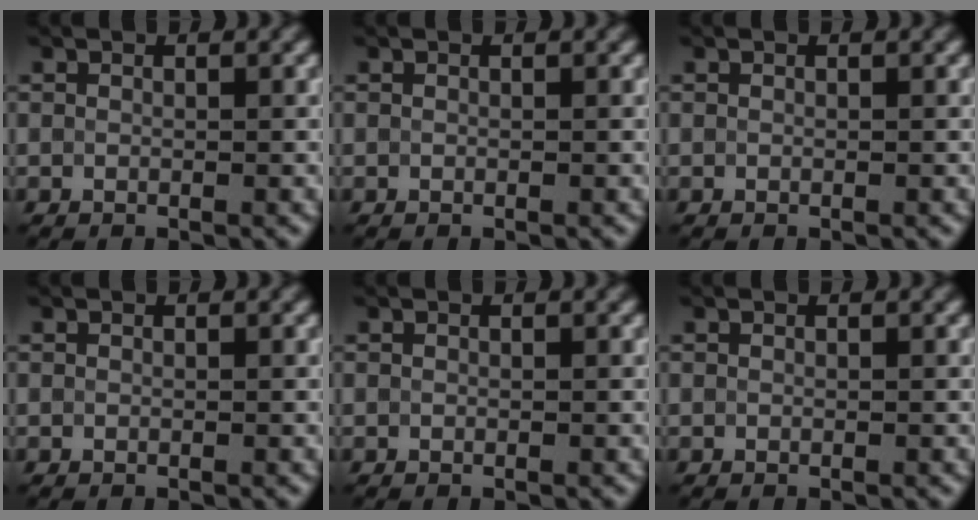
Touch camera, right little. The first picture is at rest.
{"total": 0.0}
{"total": 0.0}
{"total": 0.0}
{"total": 0.0}
{"total": 0.0}